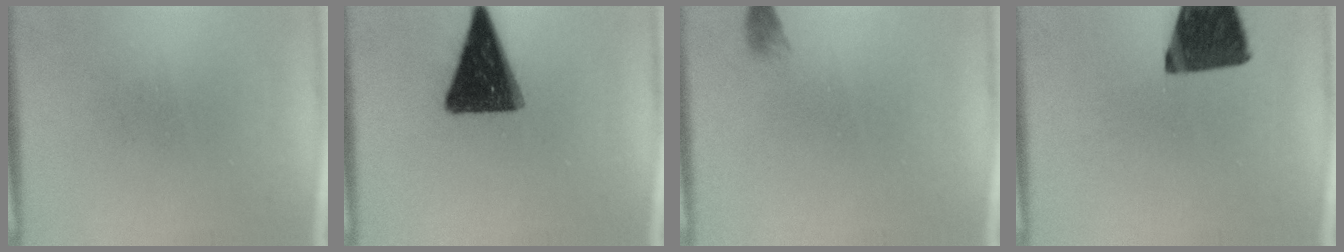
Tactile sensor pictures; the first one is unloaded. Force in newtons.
{"total": 15.4}
{"total": 1.0}
{"total": 14.3}